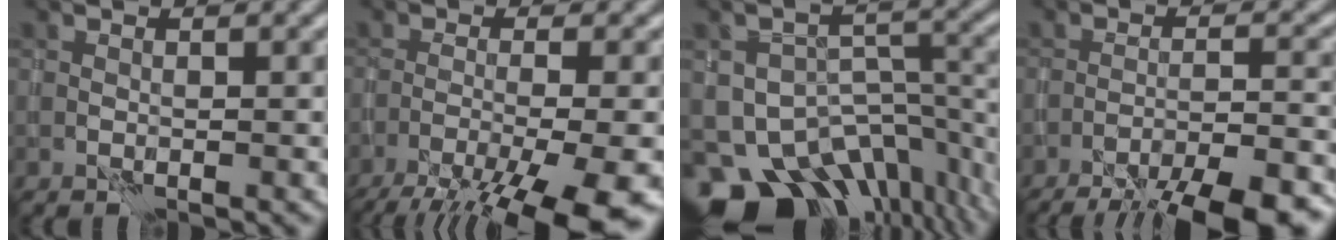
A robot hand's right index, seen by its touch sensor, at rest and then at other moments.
{"total": 11.0, "force": [-7.2, 1.9, 8.1], "torque": [-0.122, -0.018, -0.109]}
{"total": 13.1, "force": [-9.3, 7.5, 5.4], "torque": [-0.083, -0.003, -0.121]}
{"total": 12.6, "force": [-10.5, 2.7, 6.4], "torque": [-0.089, -0.005, -0.135]}